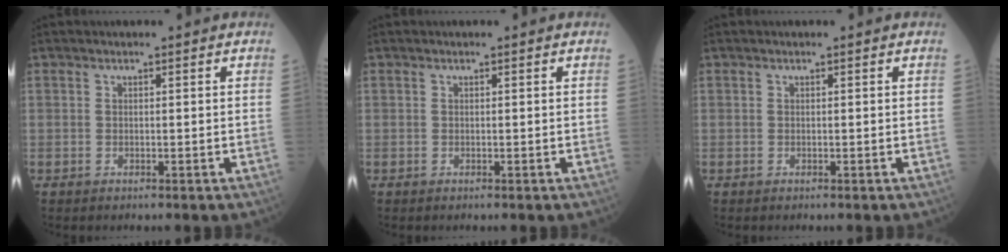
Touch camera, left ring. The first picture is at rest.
{"total": 0.0}
{"total": 0.0}